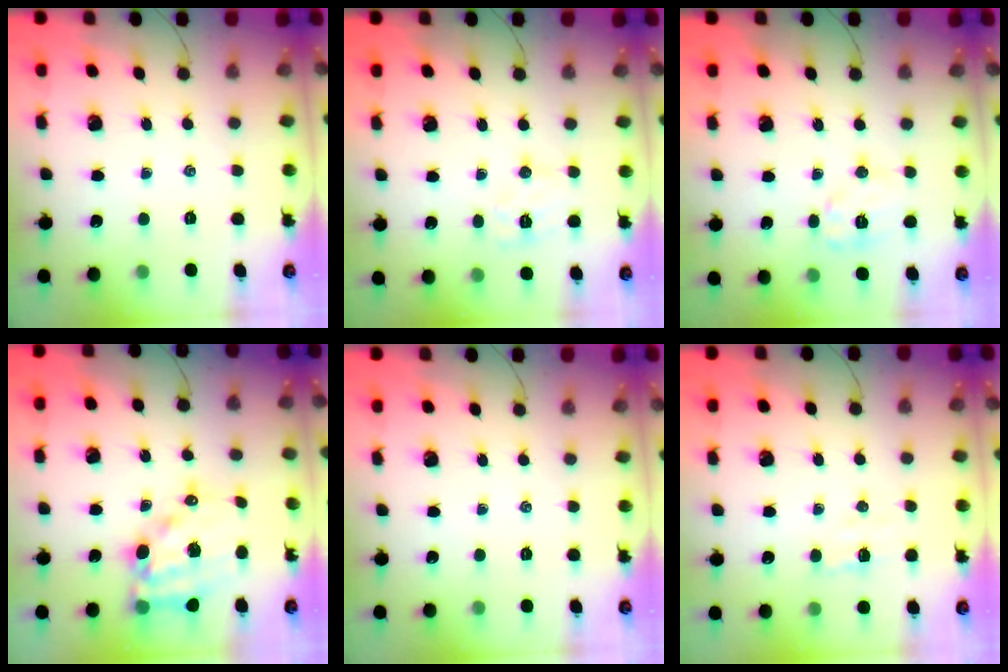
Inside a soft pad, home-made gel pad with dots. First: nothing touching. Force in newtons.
{"total": 6.3, "press": 6.2, "slide": 0.9}
{"total": 8.5, "press": 8.5, "slide": 0.1}
{"total": 15.7, "press": 15.2, "slide": 3.8}
{"total": 0.0}
{"total": 5.2, "press": 5.0, "slide": 1.3}